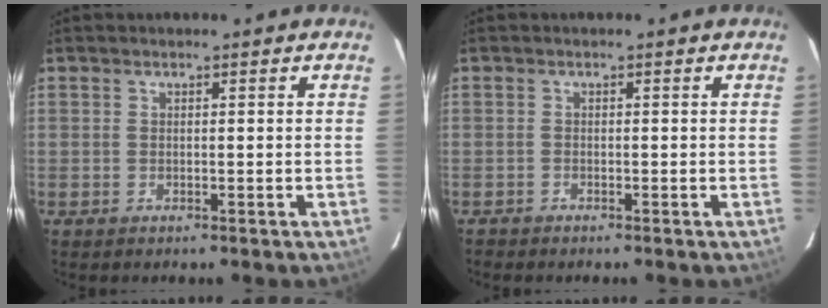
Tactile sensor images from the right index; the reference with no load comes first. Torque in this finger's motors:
{"motor_torque": [0.16, -0.14, 0.00, 0.00]}